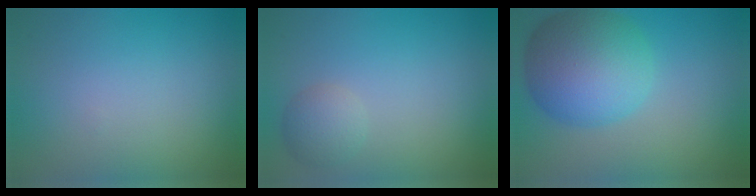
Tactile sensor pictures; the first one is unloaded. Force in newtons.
{"total": 2.1, "press": 2.1, "slide": 0.0}
{"total": 8.9, "press": 8.9, "slide": 0.2}